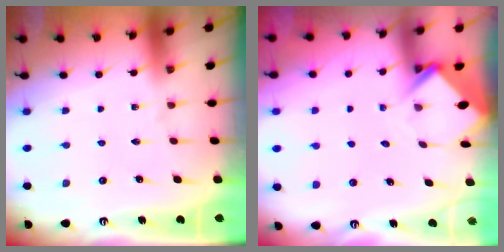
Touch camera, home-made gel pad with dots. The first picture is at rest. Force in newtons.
{"total": 3.8, "press": 3.8, "slide": 0.2}